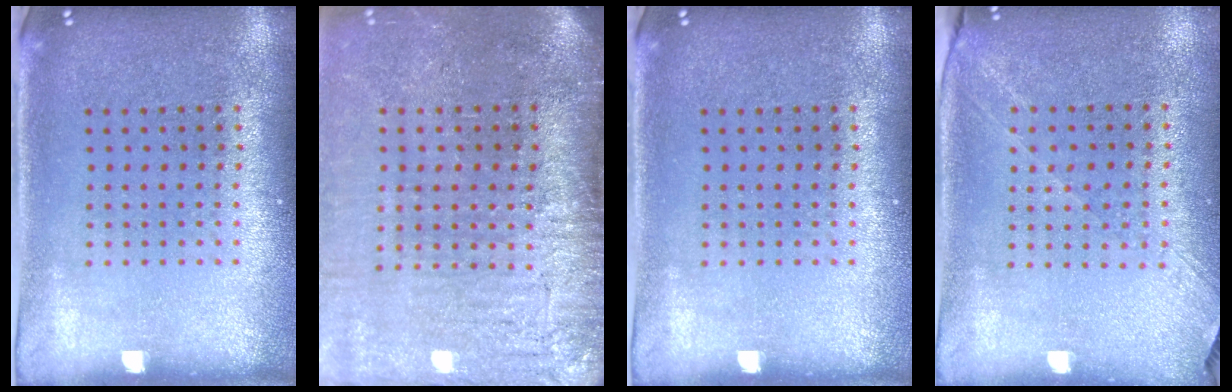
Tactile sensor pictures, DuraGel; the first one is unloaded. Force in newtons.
{"total": 4.2, "press": 3.5, "slide": 2.3}
{"total": 0.0}
{"total": 1.2, "press": 1.1, "slide": 0.6}